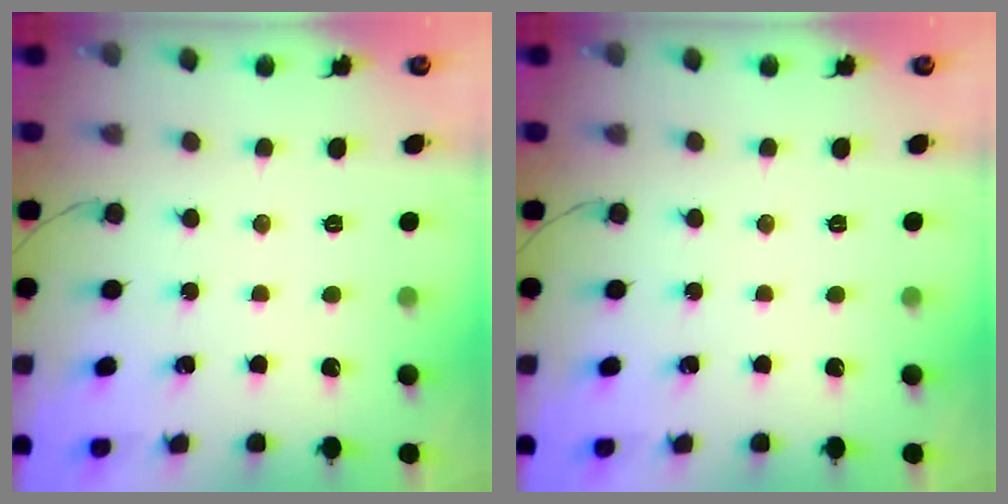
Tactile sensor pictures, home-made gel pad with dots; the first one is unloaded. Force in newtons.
{"total": 0.0}